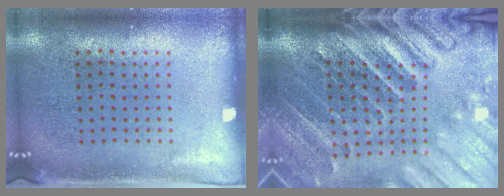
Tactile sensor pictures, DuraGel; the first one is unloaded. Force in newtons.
{"total": 4.3, "press": 3.4, "slide": 2.7}